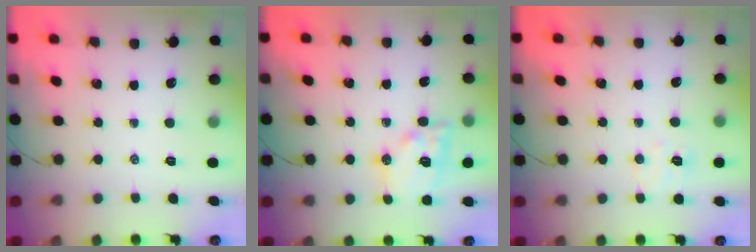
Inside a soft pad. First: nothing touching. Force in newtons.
{"total": 14.2, "press": 14.0, "slide": 1.9}
{"total": 4.9, "press": 4.7, "slide": 1.2}